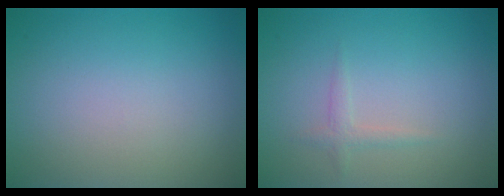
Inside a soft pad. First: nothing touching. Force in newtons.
{"total": 1.1, "press": 1.1, "slide": 0.0}